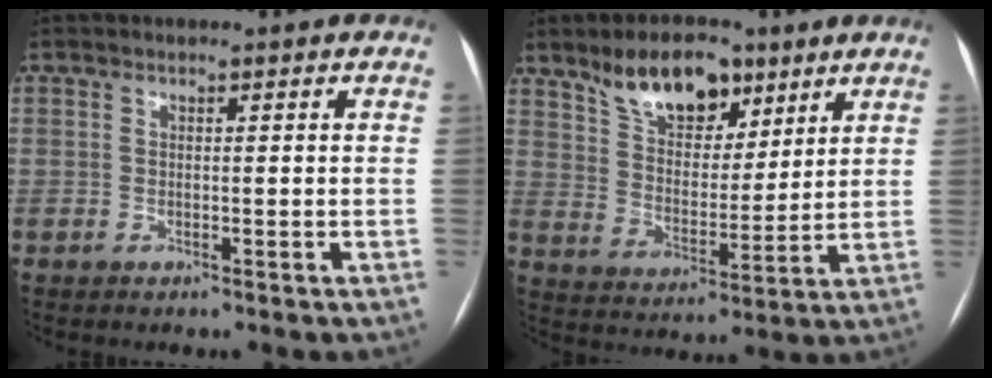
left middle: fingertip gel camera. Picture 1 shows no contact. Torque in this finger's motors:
{"motor_torque": [0.95, -0.76, 0.19, 0.10]}